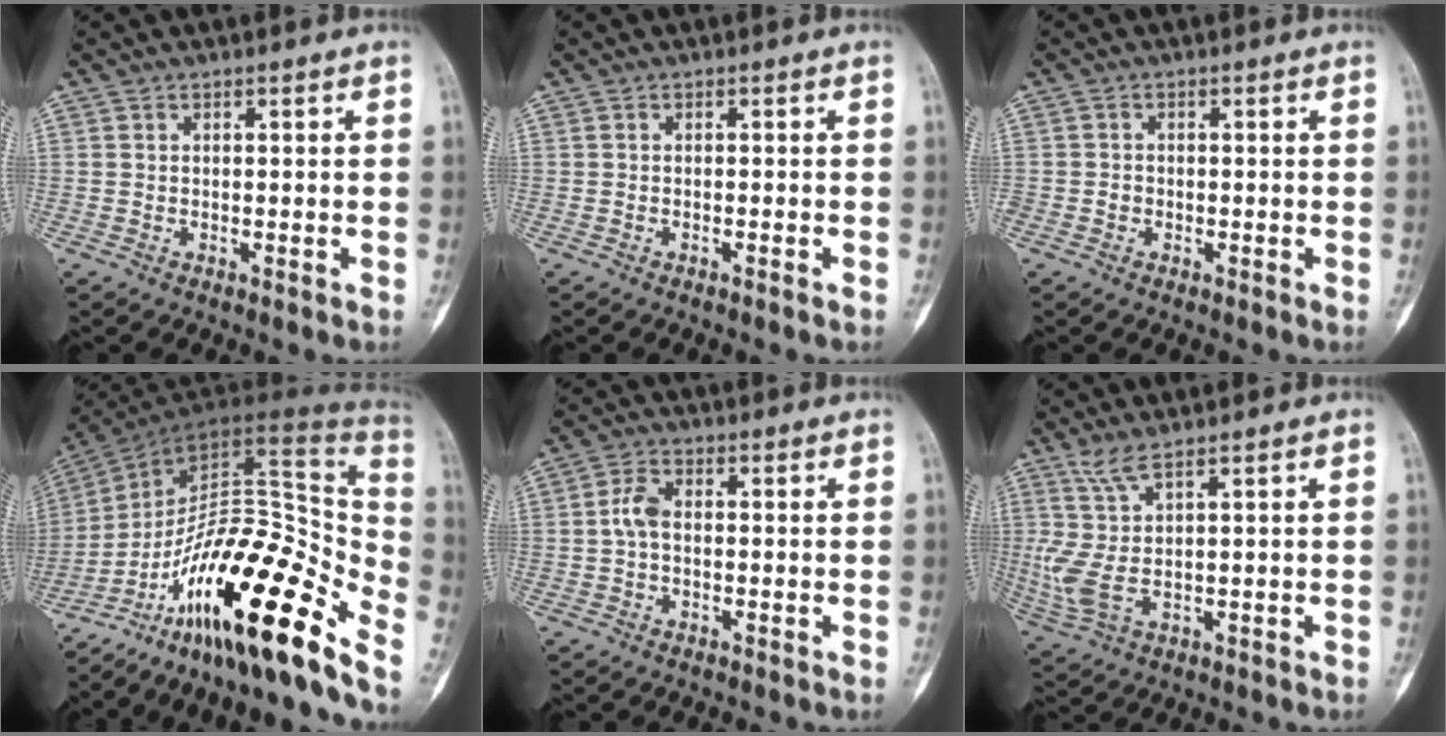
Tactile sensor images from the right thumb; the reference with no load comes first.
{"total": 0.6, "force": [-0.4, -0.1, 0.4], "torque": [-0.014, 0.002, -0.004]}
{"total": 1.7, "force": [-0.6, 1.4, 0.8], "torque": [-0.007, 0.006, -0.012]}
{"total": 30.4, "force": [-18.4, 8.5, 22.7], "torque": [-0.283, 0.104, -0.291]}
{"total": 3.7, "force": [-0.3, 2.1, 3.0], "torque": [-0.064, 0.011, -0.014]}
{"total": 6.6, "force": [2.5, 1.6, 5.9], "torque": [-0.162, -0.011, 0.064]}